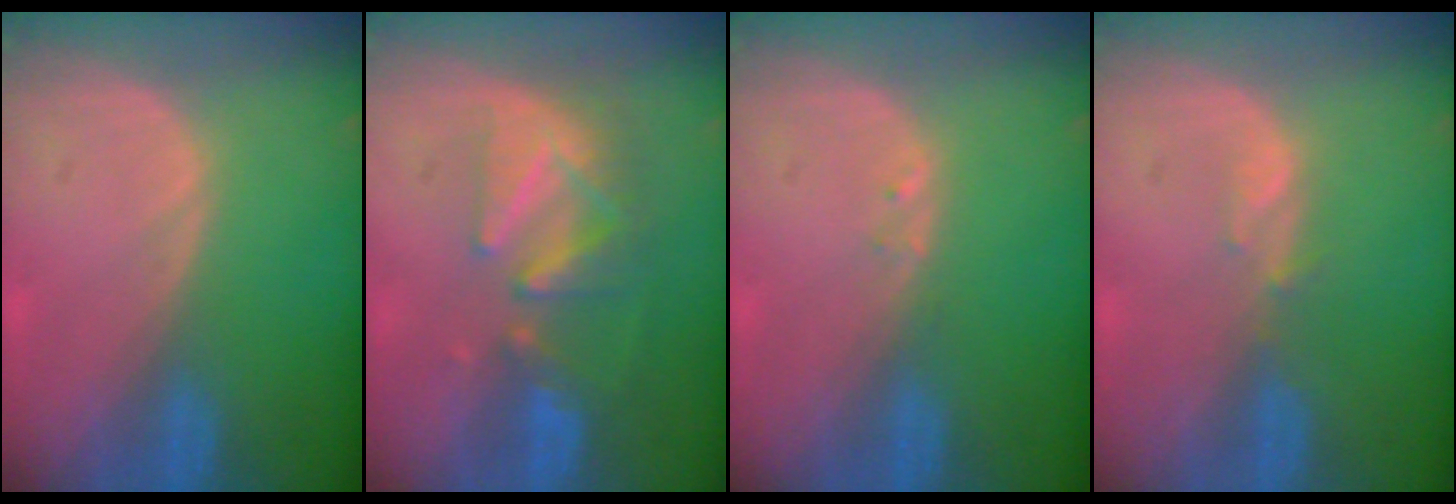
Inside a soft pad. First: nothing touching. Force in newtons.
{"total": 8.2, "press": 7.5, "slide": 3.3}
{"total": 0.6, "press": 0.6, "slide": 0.1}
{"total": 1.1, "press": 1.1, "slide": 0.2}